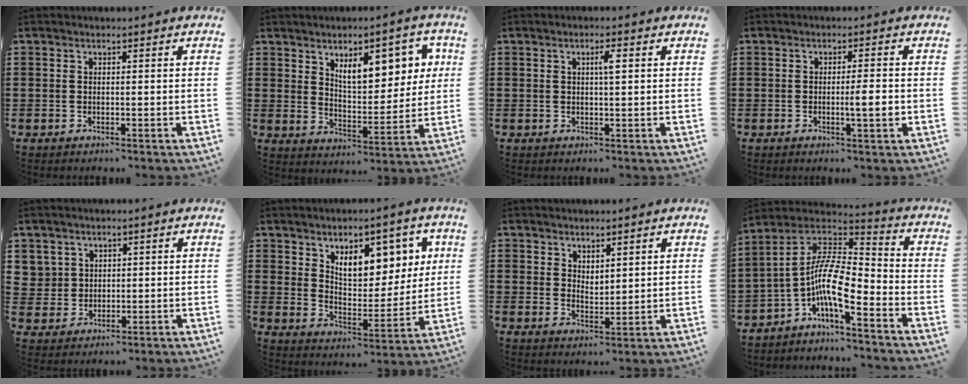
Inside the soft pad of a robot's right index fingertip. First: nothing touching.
{"total": 9.4, "force": [4.8, 4.2, 6.8], "torque": [-0.108, -0.010, 0.077]}
{"total": 2.2, "force": [0.6, 0.3, 2.1], "torque": [-0.042, 0.004, 0.007]}
{"total": 3.7, "force": [-0.6, 0.3, 3.7], "torque": [-0.061, -0.004, -0.012]}
{"total": 3.1, "force": [1.5, 2.7, 0.2], "torque": [-0.019, 0.011, 0.030]}
{"total": 9.0, "force": [4.7, 5.0, 5.9], "torque": [-0.105, -0.011, 0.080]}
{"total": 2.2, "force": [2.1, 0.6, 0.0], "torque": [-0.005, 0.001, 0.041]}
{"total": 10.5, "force": [-3.6, 3.3, 9.2], "torque": [-0.204, -0.021, -0.078]}